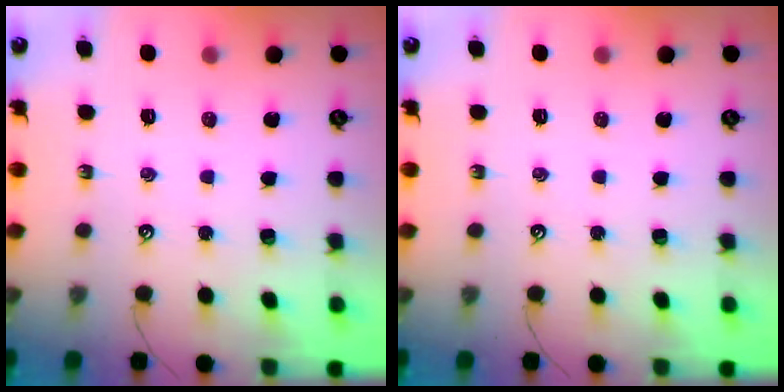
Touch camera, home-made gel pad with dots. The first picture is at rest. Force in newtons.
{"total": 0.0}